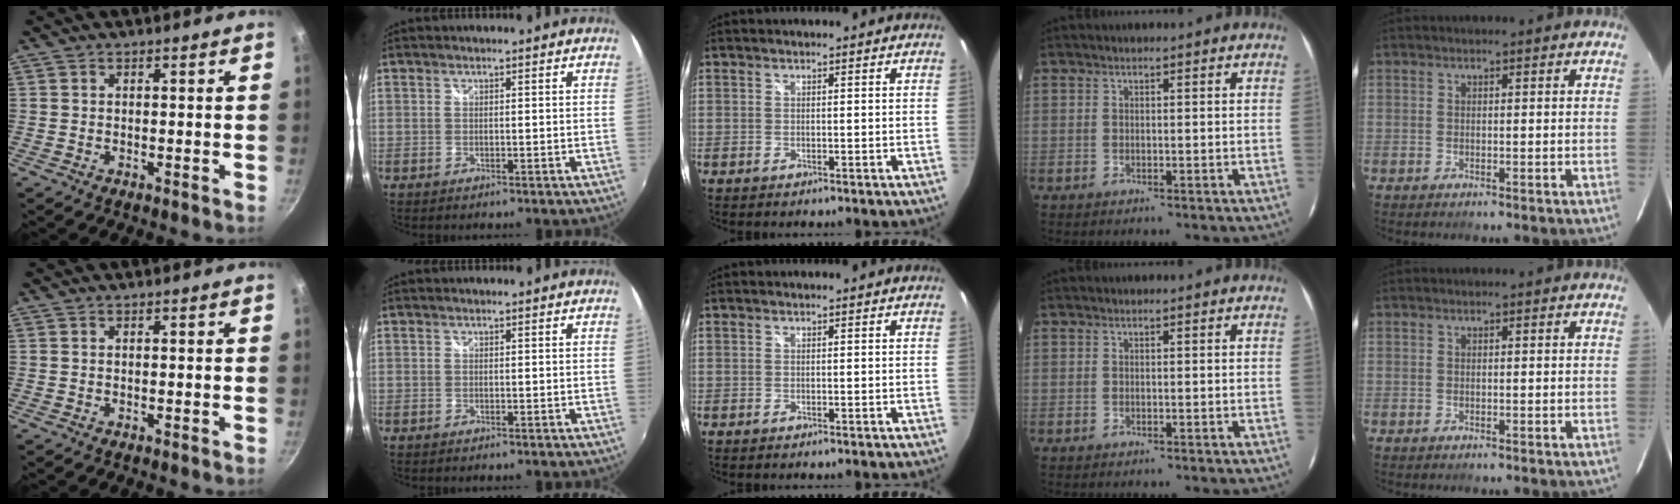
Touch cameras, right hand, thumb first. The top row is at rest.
{}